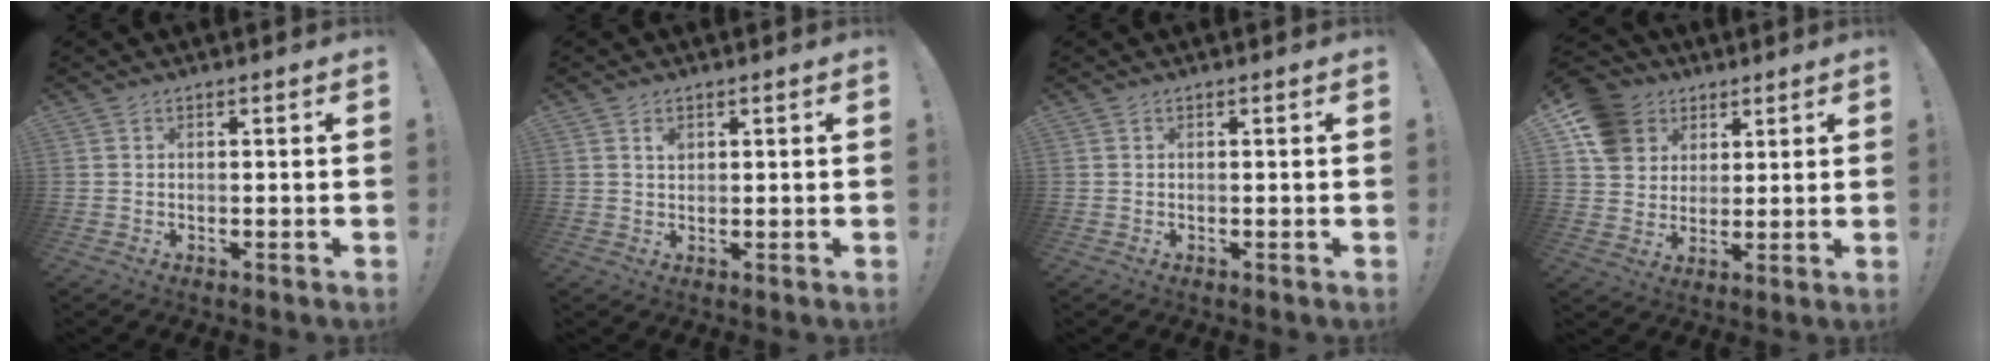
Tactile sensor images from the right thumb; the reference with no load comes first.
{"total": 1.8, "force": [0.9, 1.2, 0.9], "torque": [-0.002, -0.006, 0.014]}
{"total": 0.0}
{"total": 12.7, "force": [5.4, 10.7, 4.3], "torque": [-0.062, -0.022, 0.113]}